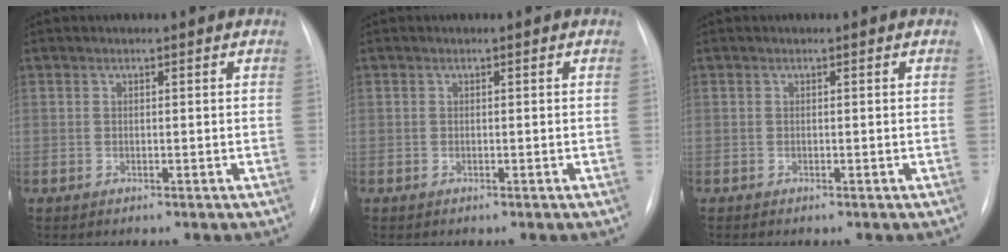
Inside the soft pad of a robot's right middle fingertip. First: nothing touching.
{"total": 0.0}
{"total": 0.0}